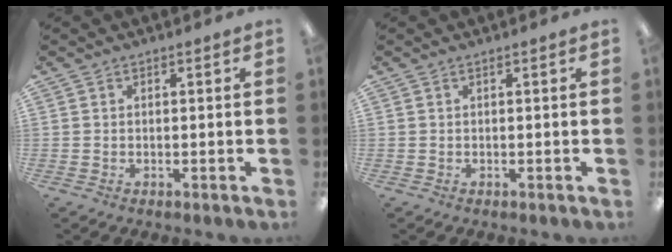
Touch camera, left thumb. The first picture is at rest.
{"total": 0.0}